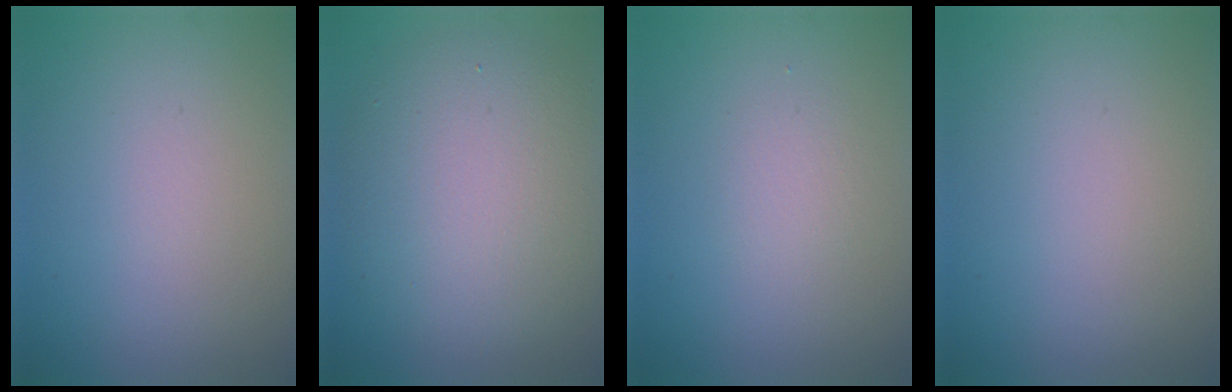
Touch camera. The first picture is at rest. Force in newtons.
{"total": 8.7, "press": 8.7, "slide": 0.7}
{"total": 1.2, "press": 1.2, "slide": 0.0}
{"total": 0.0}